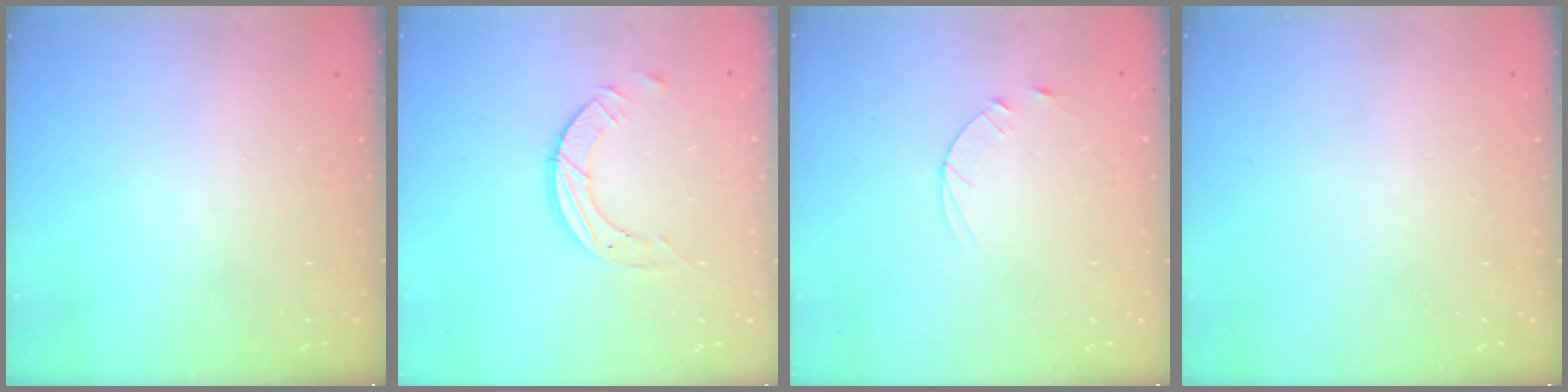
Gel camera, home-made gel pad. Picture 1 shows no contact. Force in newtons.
{"total": 7.1, "press": 7.1, "slide": 0.7}
{"total": 3.6, "press": 3.6, "slide": 0.5}
{"total": 0.0}